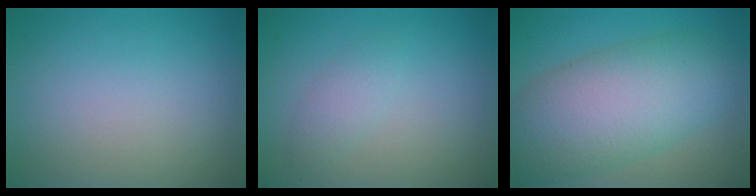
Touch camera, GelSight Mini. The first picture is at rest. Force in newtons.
{"total": 1.6, "press": 1.6, "slide": 0.1}
{"total": 9.6, "press": 9.6, "slide": 0.5}